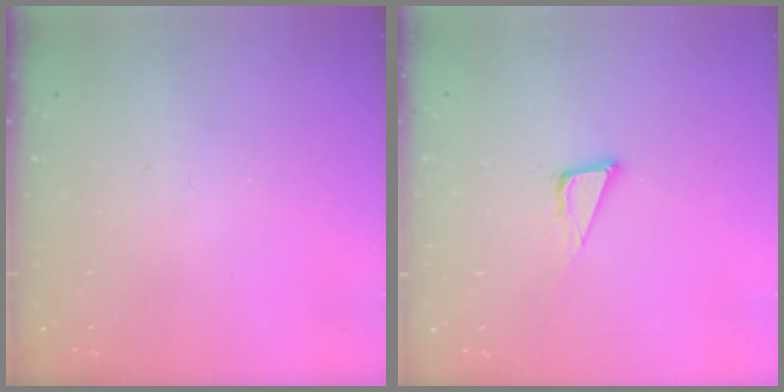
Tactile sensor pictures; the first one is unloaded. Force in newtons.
{"total": 7.0, "press": 6.4, "slide": 2.8}